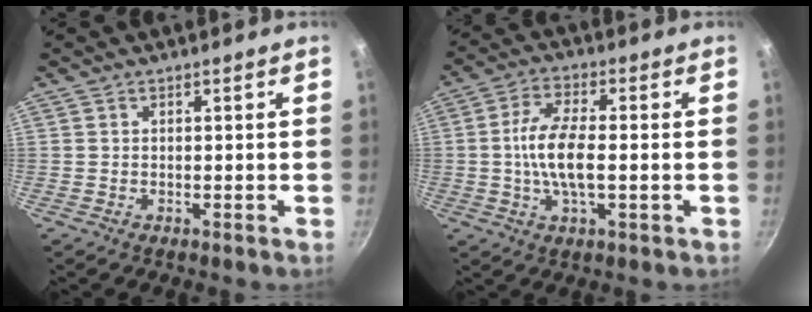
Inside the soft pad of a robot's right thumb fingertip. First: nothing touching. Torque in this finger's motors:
{"motor_torque": [2.62, 2.31, 2.10, -0.66, 0.72]}